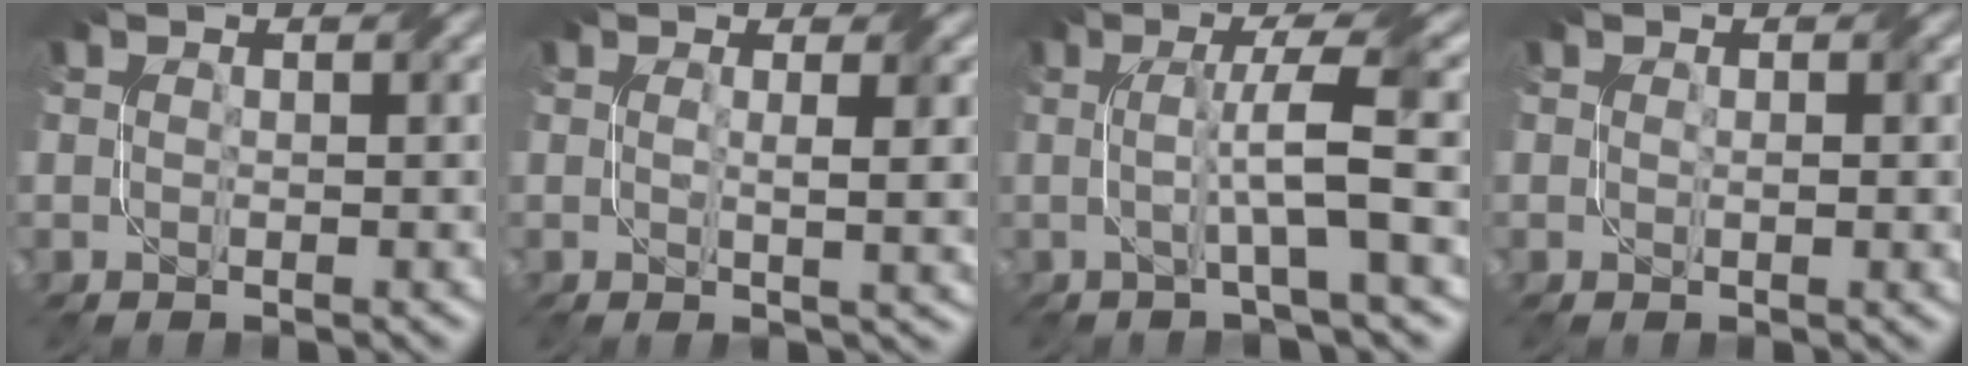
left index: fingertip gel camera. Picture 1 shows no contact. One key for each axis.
{"total": 3.1, "fx": 0.7, "fy": 0.7, "fz": 2.9, "tx": -0.040, "ty": -0.002, "tz": 0.009}
{"total": 5.4, "fx": -0.1, "fy": 0.4, "fz": 5.4, "tx": -0.093, "ty": 0.005, "tz": -0.005}
{"total": 1.1, "fx": 0.1, "fy": 0.4, "fz": 1.0, "tx": -0.017, "ty": -0.003, "tz": 0.004}